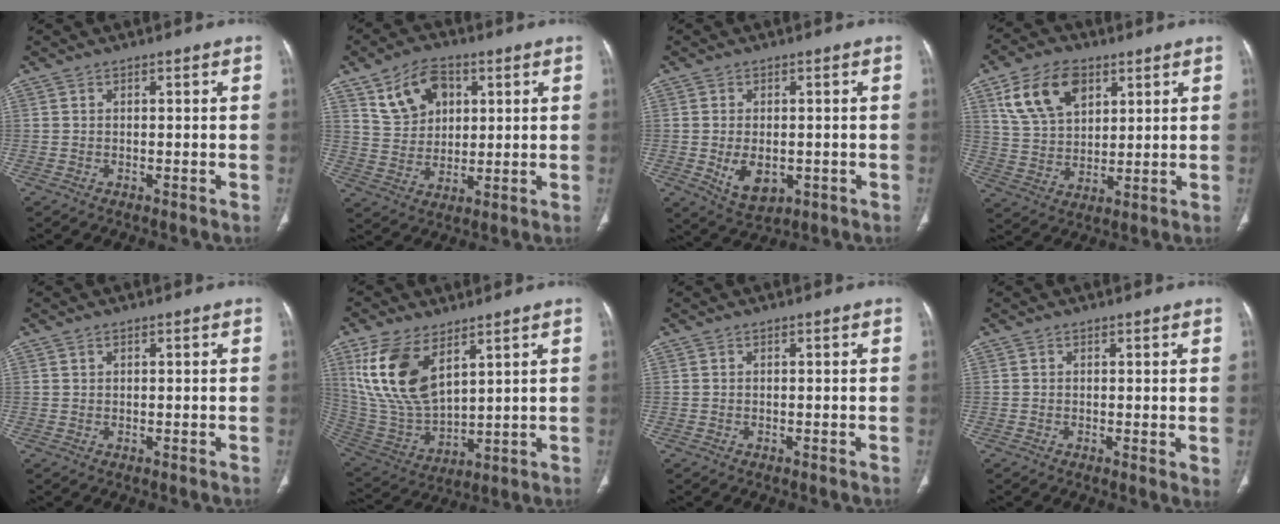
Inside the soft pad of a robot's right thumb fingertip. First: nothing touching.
{"total": 10.7, "force": [4.7, 7.5, 5.9], "torque": [-0.075, -0.011, 0.090]}
{"total": 6.8, "force": [-1.3, 4.3, 5.1], "torque": [-0.074, -0.007, -0.008]}
{"total": 13.2, "force": [6.2, 8.3, 8.1], "torque": [-0.126, -0.014, 0.122]}
{"total": 0.6, "force": [0.4, 0.4, 0.3], "torque": [-0.003, -0.001, 0.006]}
{"total": 16.1, "force": [7.7, 8.1, 11.7], "torque": [-0.225, -0.029, 0.169]}
{"total": 0.0}
{"total": 1.8, "force": [0.4, 0.6, 1.6], "torque": [-0.028, -0.009, 0.004]}